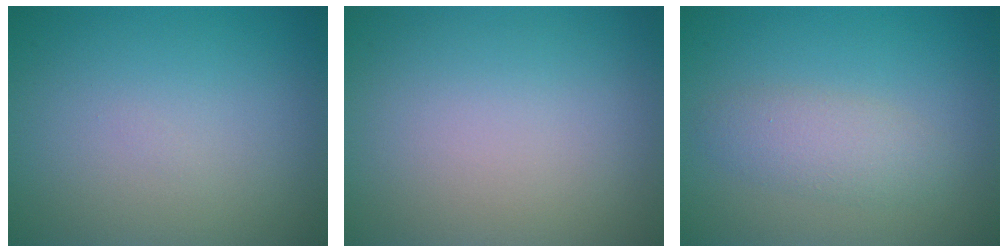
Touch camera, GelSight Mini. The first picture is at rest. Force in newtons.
{"total": 0.0}
{"total": 2.6, "press": 2.6, "slide": 0.1}